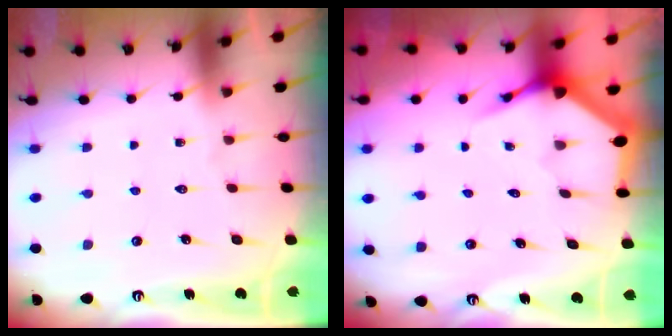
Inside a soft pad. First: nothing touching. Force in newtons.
{"total": 4.0, "press": 3.9, "slide": 0.5}